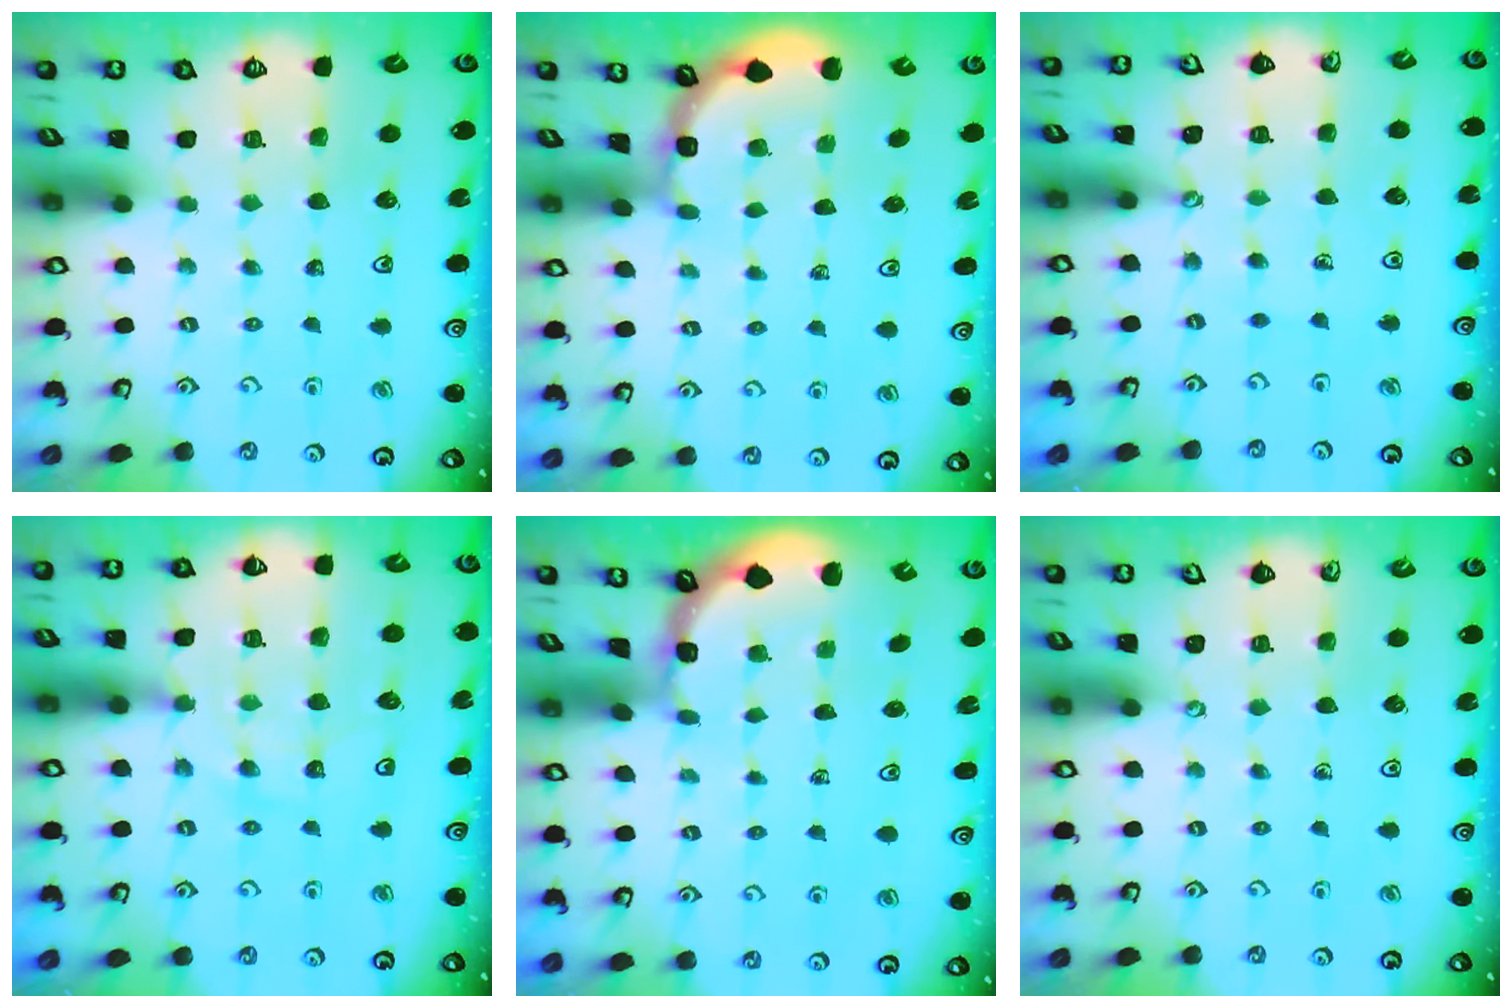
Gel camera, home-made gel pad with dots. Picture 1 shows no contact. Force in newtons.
{"total": 2.0, "press": 2.0, "slide": 0.1}
{"total": 0.6, "press": 0.6, "slide": 0.1}
{"total": 12.5, "press": 12.2, "slide": 2.6}
{"total": 1.1, "press": 1.1, "slide": 0.1}
{"total": 0.0}